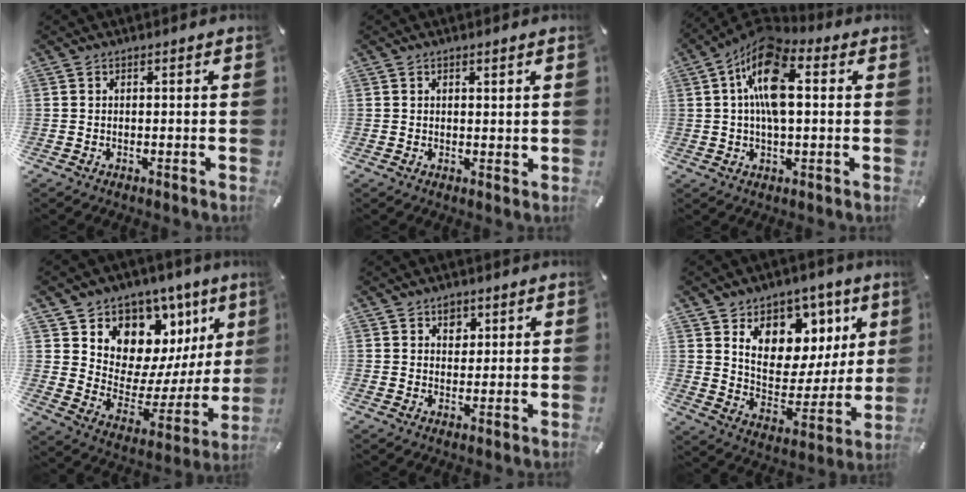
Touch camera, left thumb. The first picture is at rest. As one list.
[{"total": 1.1, "force": [0.6, 0.7, 0.6], "torque": [-0.003, -0.002, 0.009]}, {"total": 14.0, "force": [2.7, 7.0, 11.8], "torque": [-0.234, 0.003, 0.048]}, {"total": 10.5, "force": [7.3, 7.4, 0.9], "torque": [0.000, -0.110, 0.133]}, {"total": 3.1, "force": [1.6, 2.4, 1.0], "torque": [0.001, -0.007, 0.023]}, {"total": 13.5, "force": [6.9, 10.3, 5.2], "torque": [-0.070, -0.065, 0.127]}]